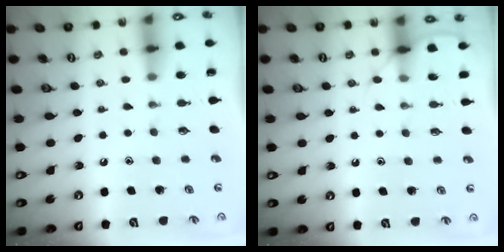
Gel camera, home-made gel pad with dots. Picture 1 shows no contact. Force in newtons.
{"total": 6.6, "press": 6.6, "slide": 0.8}